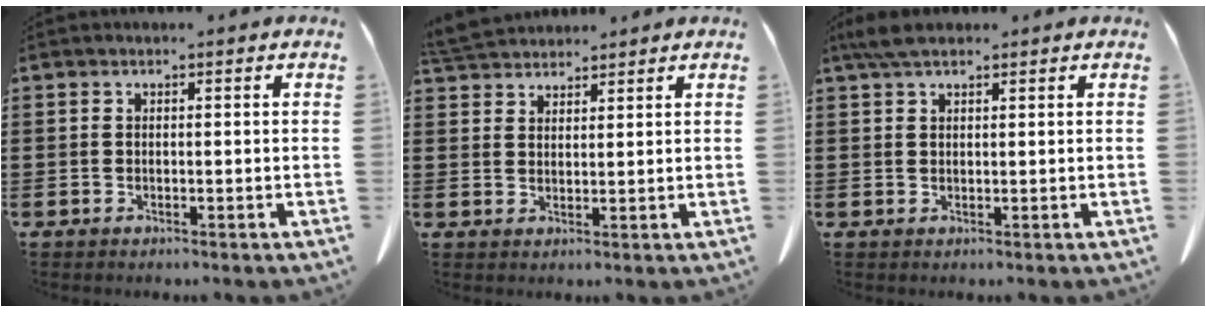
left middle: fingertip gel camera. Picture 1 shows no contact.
{"total": 4.2, "force": [4.1, 0.7, 0.7], "torque": [-0.026, -0.008, 0.079]}
{"total": 3.5, "force": [2.4, 1.1, 2.3], "torque": [-0.051, 0.005, 0.045]}